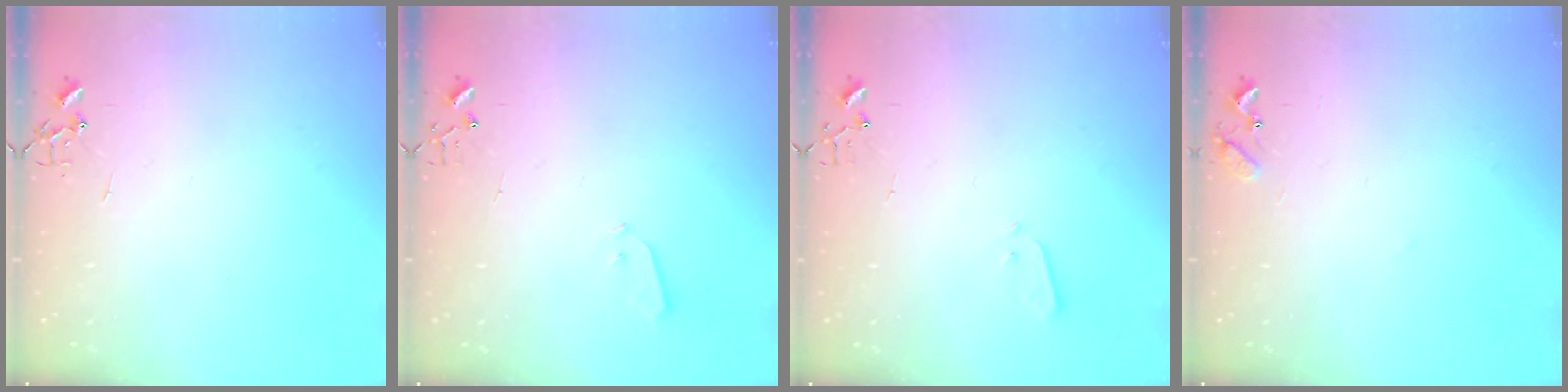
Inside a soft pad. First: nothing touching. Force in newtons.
{"total": 3.0, "press": 2.9, "slide": 0.7}
{"total": 2.1, "press": 2.0, "slide": 0.4}
{"total": 8.4, "press": 8.4, "slide": 0.5}